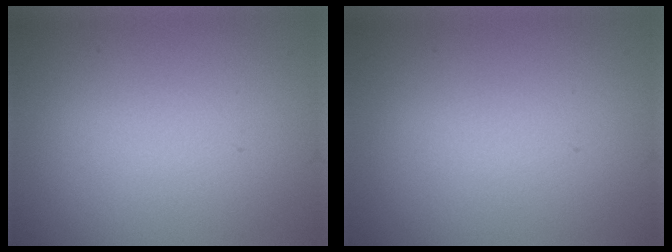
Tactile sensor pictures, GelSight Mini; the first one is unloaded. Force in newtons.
{"total": 0.0}